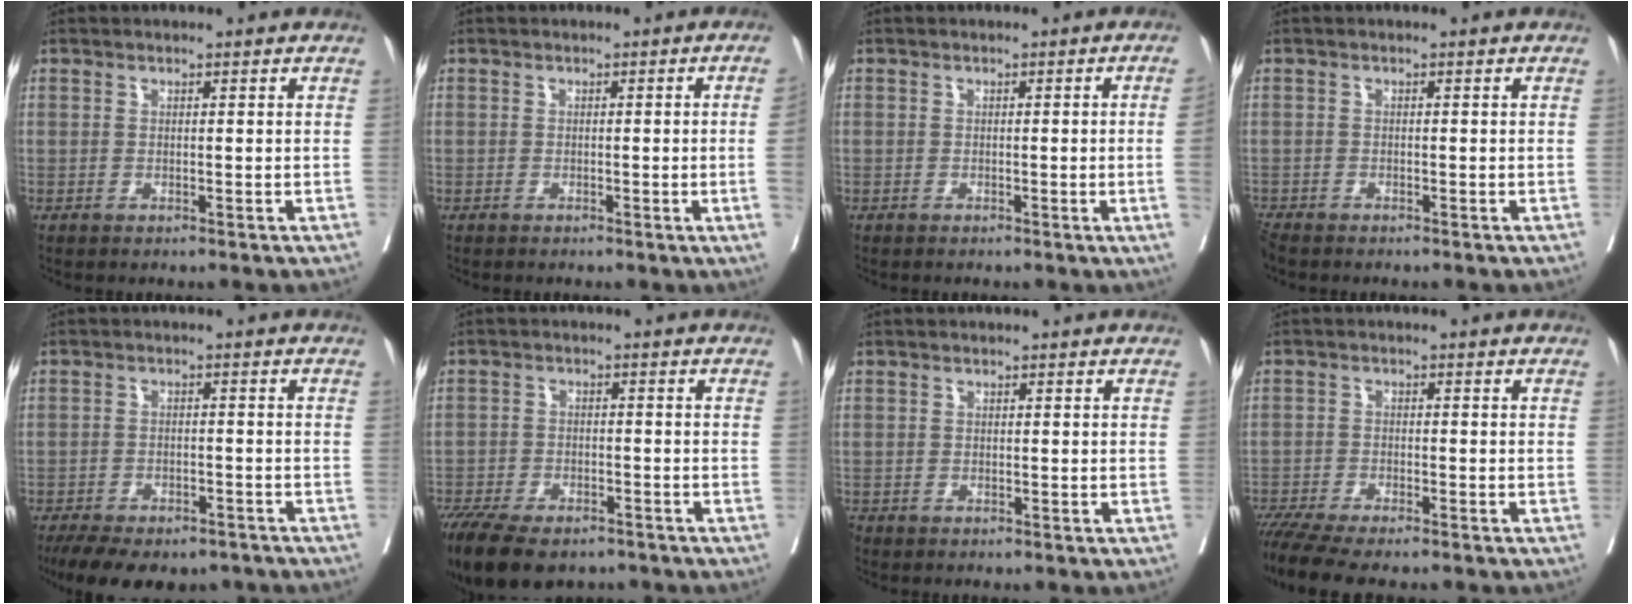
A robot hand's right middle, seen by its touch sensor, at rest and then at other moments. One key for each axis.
{"total": 2.8, "fx": -0.4, "fy": -1.0, "fz": 2.6, "tx": -0.030, "ty": -0.004, "tz": -0.003}
{"total": 2.6, "fx": -0.4, "fy": -0.9, "fz": 2.4, "tx": -0.027, "ty": -0.003, "tz": -0.003}
{"total": 1.9, "fx": -1.9, "fy": 0.2, "fz": 0.3, "tx": -0.010, "ty": -0.010, "tz": -0.038}
{"total": 14.1, "fx": -11.1, "fy": 6.0, "fz": 6.3, "tx": -0.131, "ty": -0.001, "tz": -0.151}
{"total": 14.8, "fx": -11.2, "fy": 6.2, "fz": 7.3, "tx": -0.171, "ty": -0.013, "tz": -0.169}
{"total": 0.8, "fx": -0.6, "fy": 0.4, "fz": 0.1, "tx": -0.007, "ty": 0.000, "tz": -0.014}
{"total": 9.2, "fx": -8.0, "fy": 0.9, "fz": 4.5, "tx": -0.070, "ty": -0.014, "tz": -0.129}